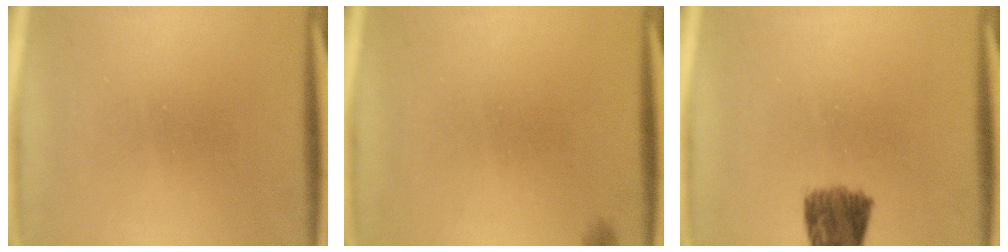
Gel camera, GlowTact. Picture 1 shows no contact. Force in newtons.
{"total": 0.6}
{"total": 7.4}